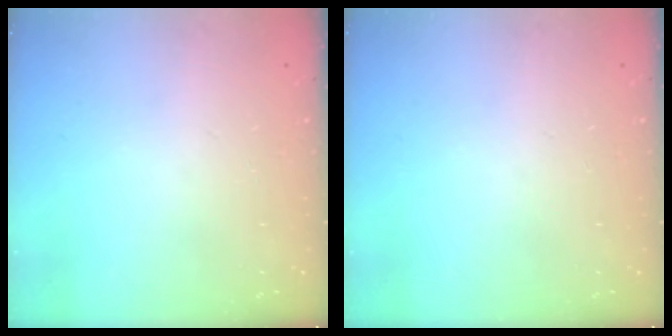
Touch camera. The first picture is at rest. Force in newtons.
{"total": 0.0}